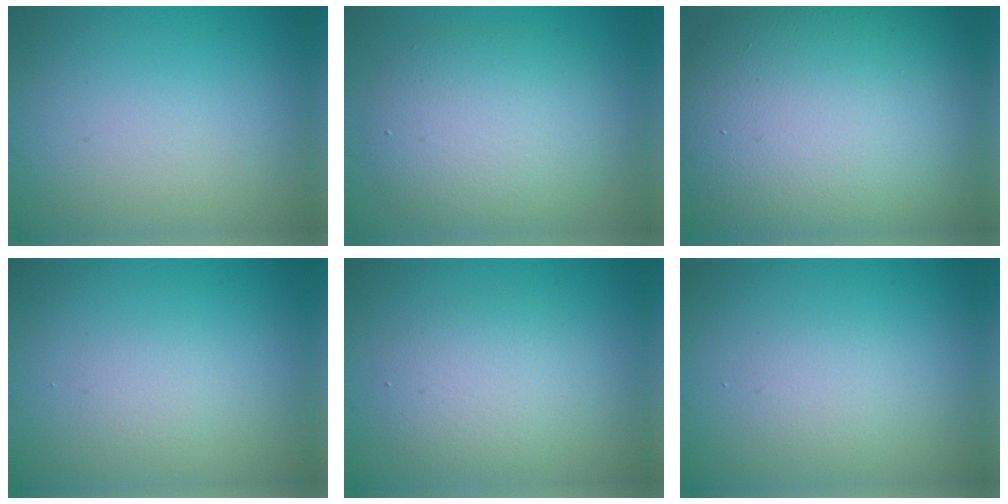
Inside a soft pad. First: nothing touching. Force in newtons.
{"total": 6.0, "press": 6.0, "slide": 0.3}
{"total": 16.5, "press": 16.5, "slide": 0.9}
{"total": 1.1, "press": 1.1, "slide": 0.0}
{"total": 3.2, "press": 3.2, "slide": 0.3}
{"total": 1.5, "press": 1.5, "slide": 0.1}